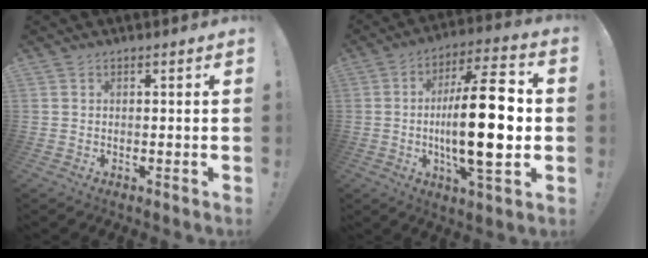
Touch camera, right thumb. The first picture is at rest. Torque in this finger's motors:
{"motor_torque": [2.09, 2.92, 2.30, -0.47, 0.36]}